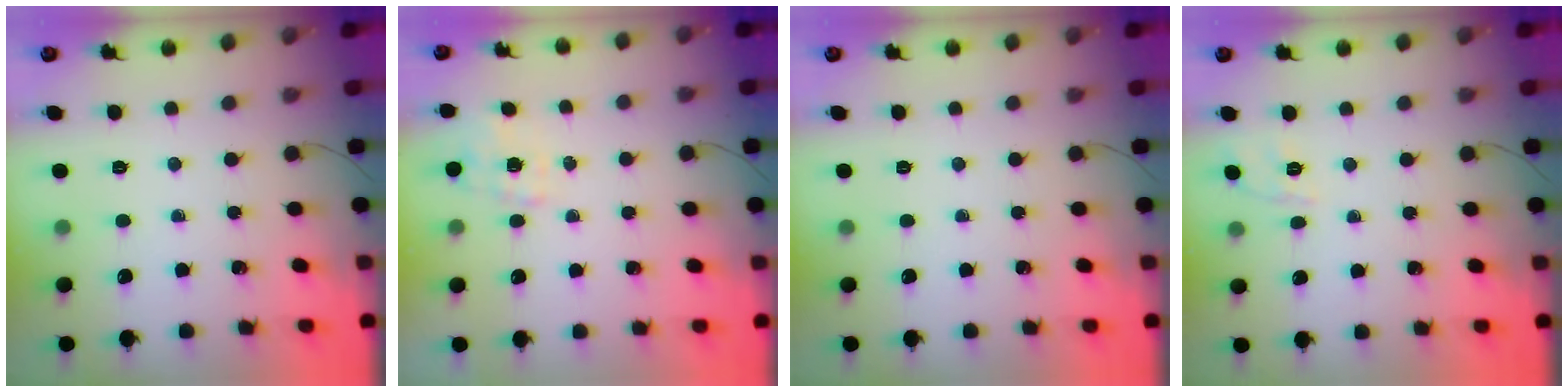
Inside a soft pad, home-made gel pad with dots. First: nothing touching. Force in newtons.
{"total": 2.3, "press": 2.1, "slide": 1.0}
{"total": 0.0}
{"total": 2.0, "press": 0.6, "slide": 1.9}